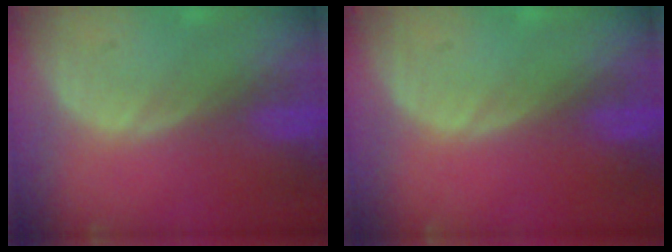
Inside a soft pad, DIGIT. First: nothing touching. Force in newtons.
{"total": 0.0}